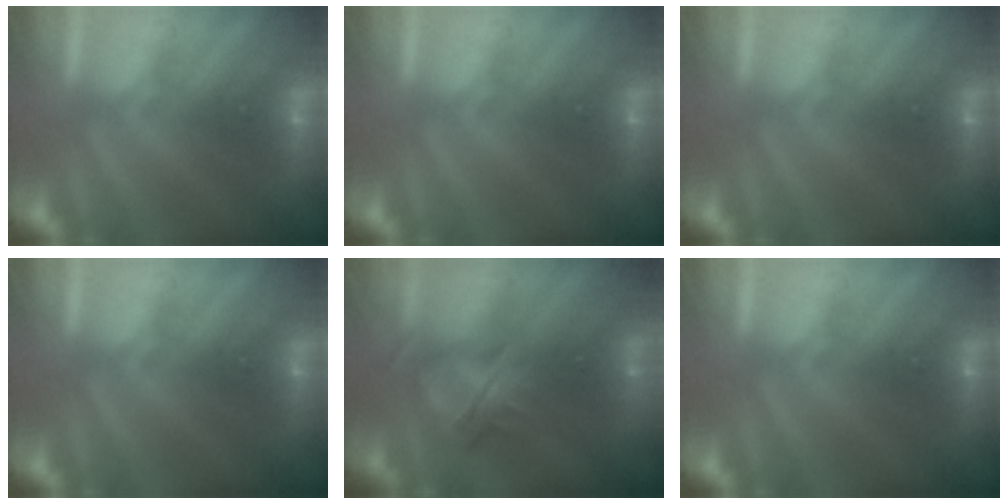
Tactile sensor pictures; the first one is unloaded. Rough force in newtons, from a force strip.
{"total": 0.0}
{"total": 0.0}
{"total": 0.0}
{"total": 4.8}
{"total": 0.0}